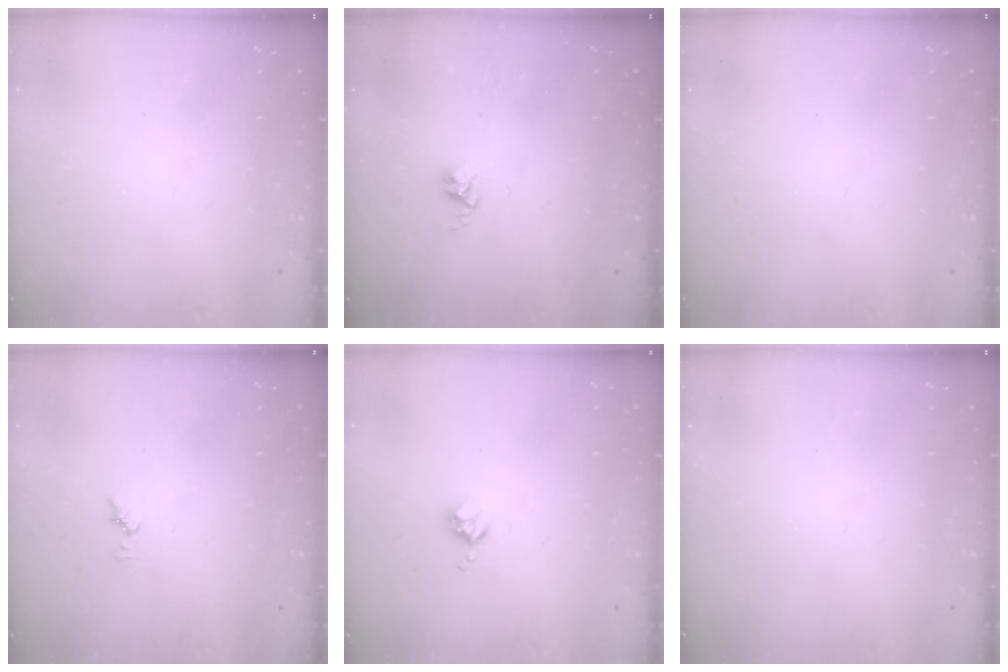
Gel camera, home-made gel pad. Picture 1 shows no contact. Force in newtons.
{"total": 2.4, "press": 2.4, "slide": 0.3}
{"total": 0.0}
{"total": 5.6, "press": 5.6, "slide": 0.5}
{"total": 3.3, "press": 3.3, "slide": 0.4}
{"total": 0.0}